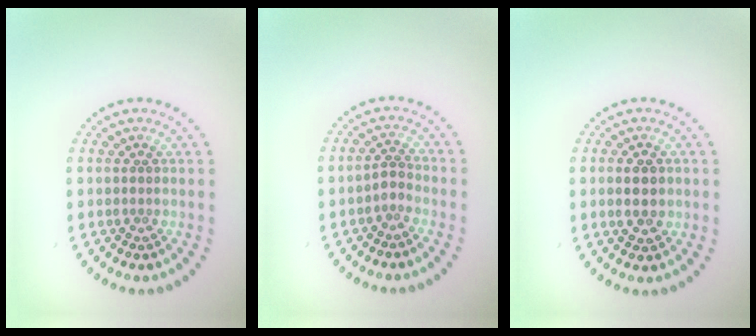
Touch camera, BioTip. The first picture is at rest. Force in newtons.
{"total": 1.2, "press": 0.9, "slide": 0.8}
{"total": 2.3, "press": 2.3, "slide": 0.2}